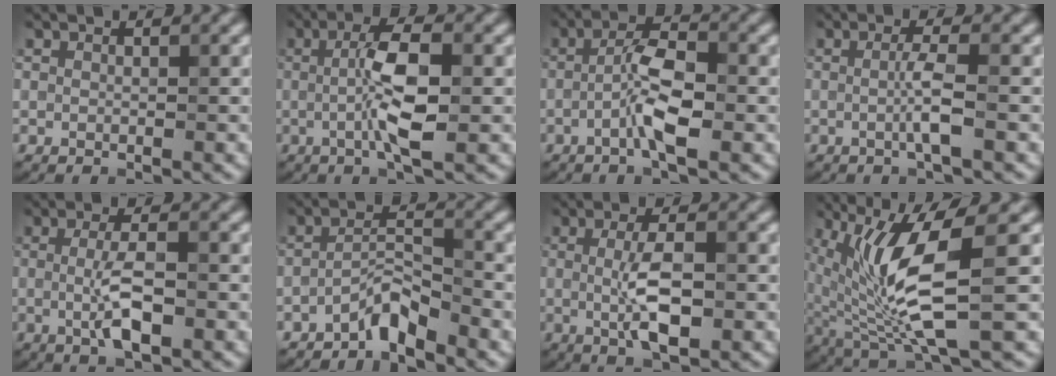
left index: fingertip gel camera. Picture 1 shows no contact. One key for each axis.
{"total": 5.4, "fx": -0.4, "fy": 1.2, "fz": 5.3, "tx": -0.099, "ty": 0.007, "tz": -0.013}
{"total": 4.3, "fx": -1.4, "fy": 0.9, "fz": 4.0, "tx": -0.080, "ty": 0.010, "tz": -0.034}
{"total": 2.4, "fx": -0.3, "fy": 0.1, "fz": 2.3, "tx": -0.048, "ty": -0.003, "tz": -0.009}
{"total": 3.8, "fx": -0.5, "fy": 0.9, "fz": 3.6, "tx": -0.070, "ty": -0.004, "tz": -0.010}
{"total": 2.8, "fx": -2.3, "fy": 0.5, "fz": 1.5, "tx": -0.027, "ty": 0.015, "tz": -0.048}
{"total": 4.5, "fx": -0.3, "fy": 1.2, "fz": 4.3, "tx": -0.085, "ty": -0.004, "tz": -0.004}
{"total": 8.8, "fx": 1.0, "fy": 2.3, "fz": 8.4, "tx": -0.173, "ty": -0.017, "tz": 0.026}